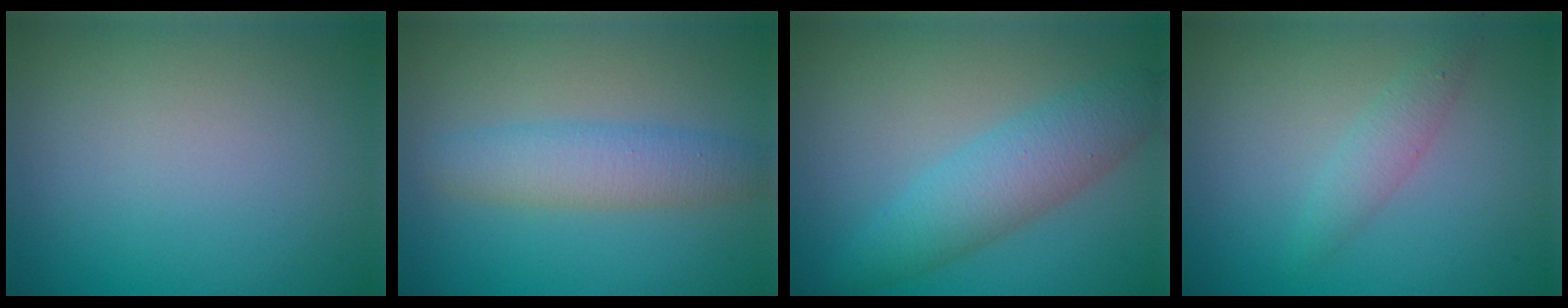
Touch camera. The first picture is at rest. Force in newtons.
{"total": 3.6, "press": 3.6, "slide": 0.1}
{"total": 4.6, "press": 4.6, "slide": 0.1}
{"total": 1.8, "press": 1.8, "slide": 0.0}